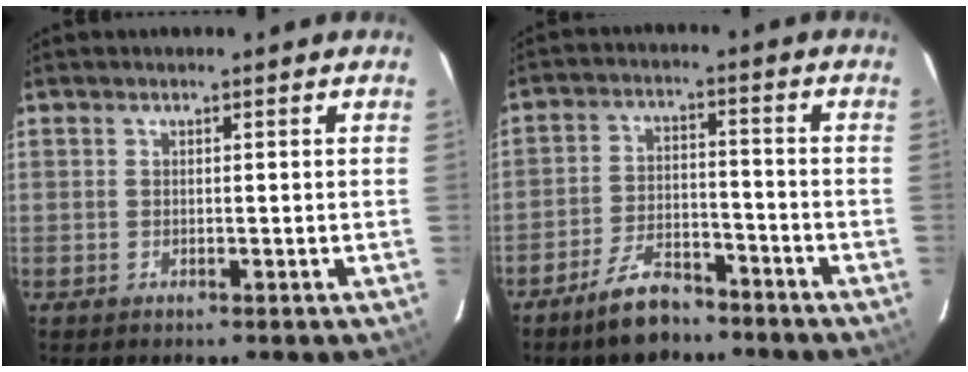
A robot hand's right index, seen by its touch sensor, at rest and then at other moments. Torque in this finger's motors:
{"motor_torque": [0.64, -0.66, 0.14, 0.03]}